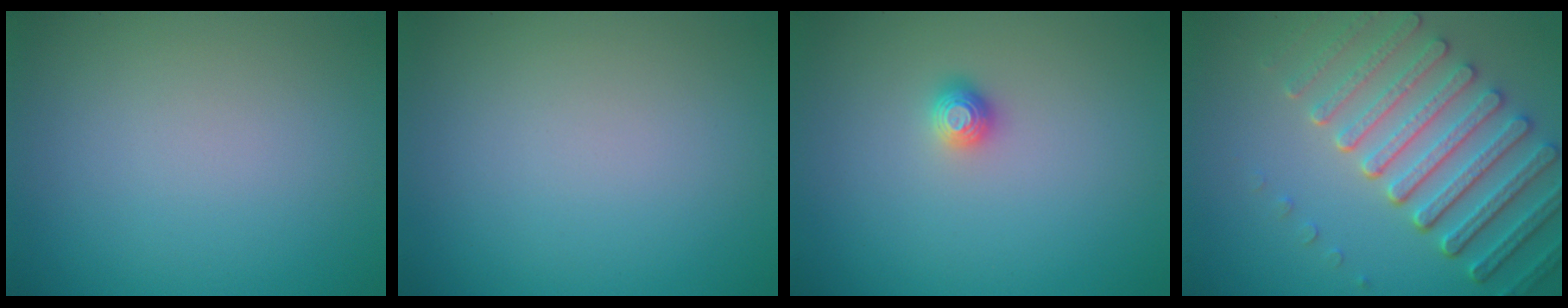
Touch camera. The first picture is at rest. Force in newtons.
{"total": 0.0}
{"total": 1.1, "press": 1.0, "slide": 0.3}
{"total": 7.0, "press": 5.5, "slide": 4.4}